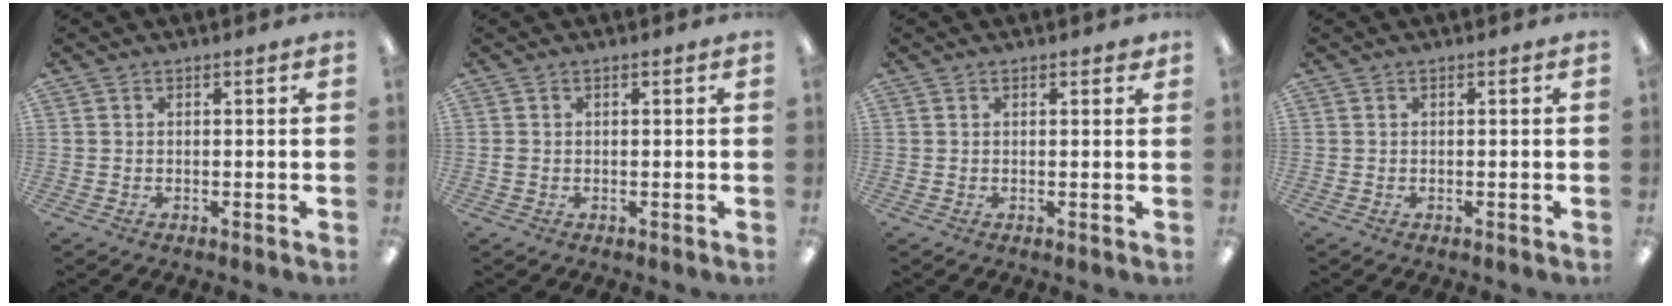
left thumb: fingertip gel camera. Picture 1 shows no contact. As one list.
[{"total": 0.7, "force": [-0.1, 0.6, 0.4], "torque": [-0.007, 0.004, -0.003]}, {"total": 1.1, "force": [0.8, 0.5, 0.5], "torque": [0.005, -0.004, 0.011]}, {"total": 0.0}]